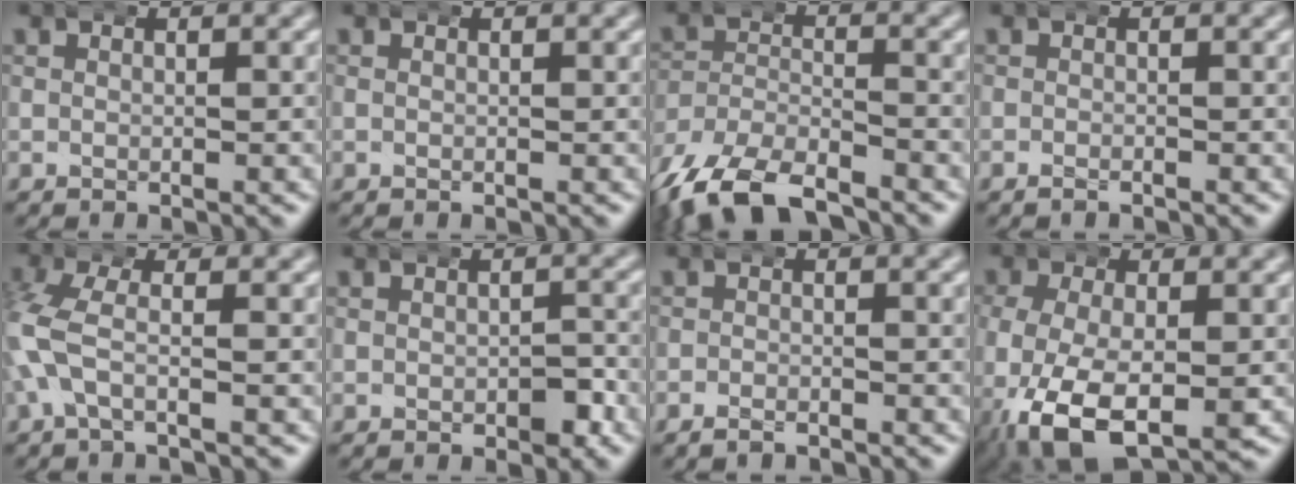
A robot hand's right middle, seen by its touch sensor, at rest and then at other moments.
{"total": 0.0}
{"total": 9.1, "force": [-7.5, 4.1, 3.1], "torque": [-0.077, -0.028, -0.121]}
{"total": 0.9, "force": [-0.9, 0.2, 0.2], "torque": [-0.010, -0.003, -0.015]}
{"total": 4.4, "force": [-1.1, 2.7, 3.2], "torque": [-0.103, -0.006, -0.023]}
{"total": 1.8, "force": [-0.8, 1.1, 1.2], "torque": [-0.016, 0.002, -0.017]}
{"total": 1.5, "force": [-1.5, 0.3, 0.2], "torque": [-0.011, -0.005, -0.026]}
{"total": 10.2, "force": [-4.1, 6.0, 7.1], "torque": [-0.167, -0.042, -0.049]}